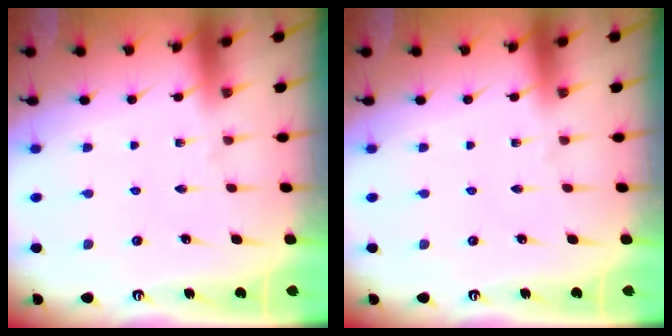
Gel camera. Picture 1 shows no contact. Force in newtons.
{"total": 0.0}